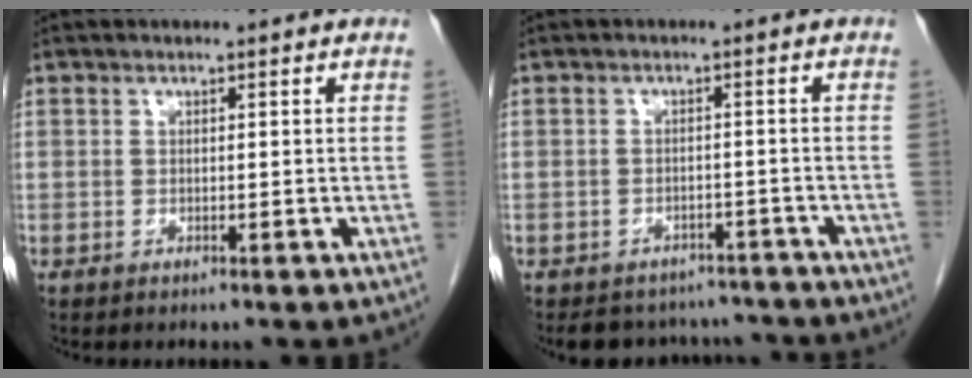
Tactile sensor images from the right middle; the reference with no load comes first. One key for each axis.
{"total": 8.4, "fx": -7.6, "fy": 3.3, "fz": 0.9, "tx": -0.004, "ty": 0.012, "tz": -0.092}